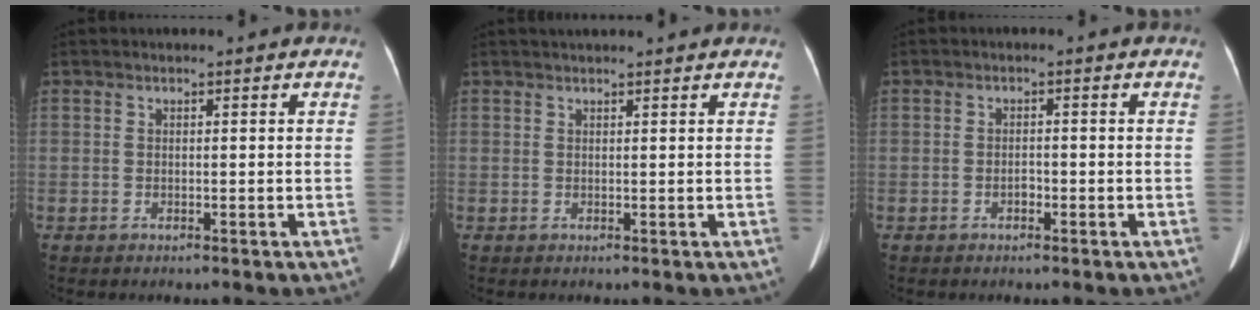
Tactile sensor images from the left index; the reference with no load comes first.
{"total": 4.8, "force": [4.4, -0.2, 1.8], "torque": [-0.020, 0.030, 0.055]}
{"total": 1.1, "force": [-0.7, 0.6, 0.6], "torque": [-0.011, 0.003, -0.011]}